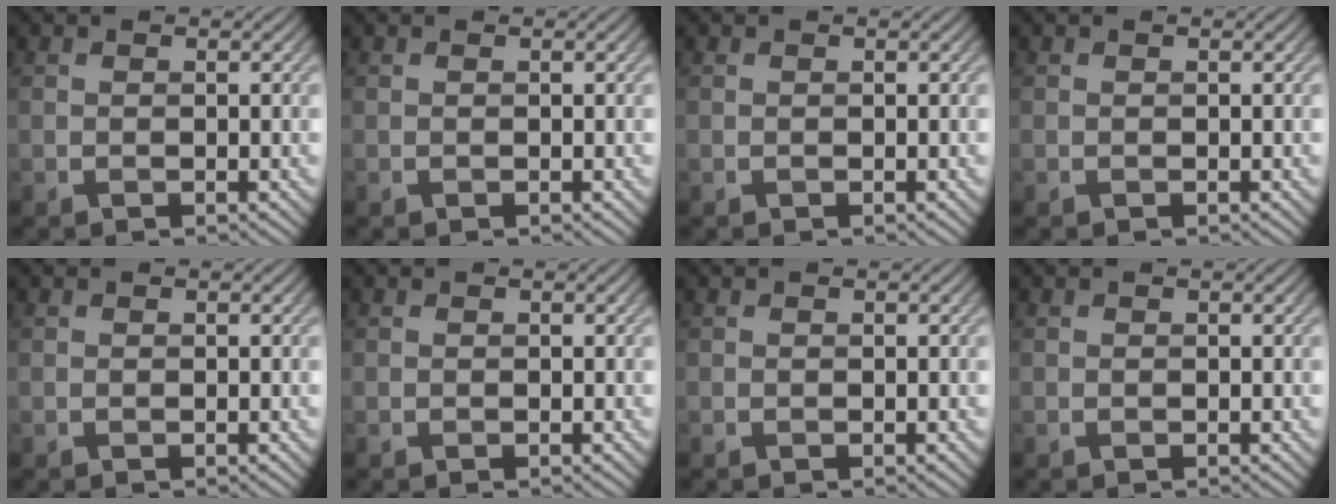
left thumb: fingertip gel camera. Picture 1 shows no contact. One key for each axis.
{"total": 0.0}
{"total": 0.0}
{"total": 0.0}
{"total": 0.0}
{"total": 0.0}
{"total": 0.0}
{"total": 0.0}